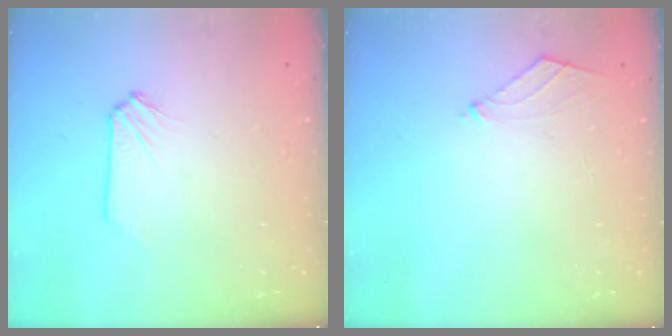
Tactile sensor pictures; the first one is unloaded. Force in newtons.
{"total": 4.3, "press": 4.2, "slide": 1.0}